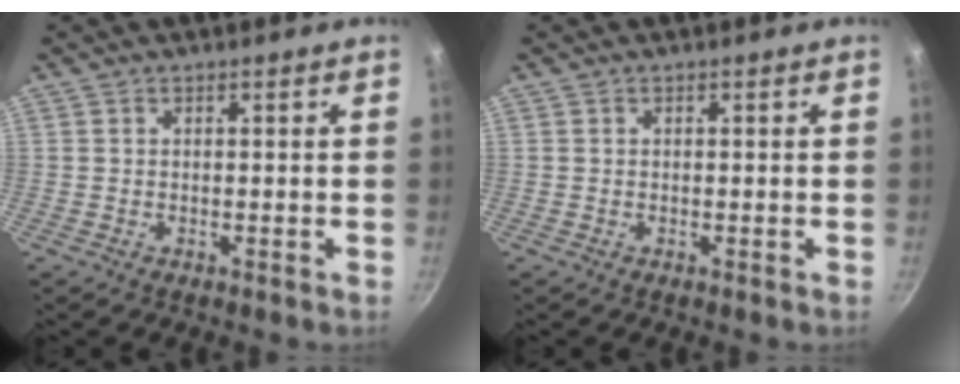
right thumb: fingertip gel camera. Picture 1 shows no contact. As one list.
[{"total": 0.0}]